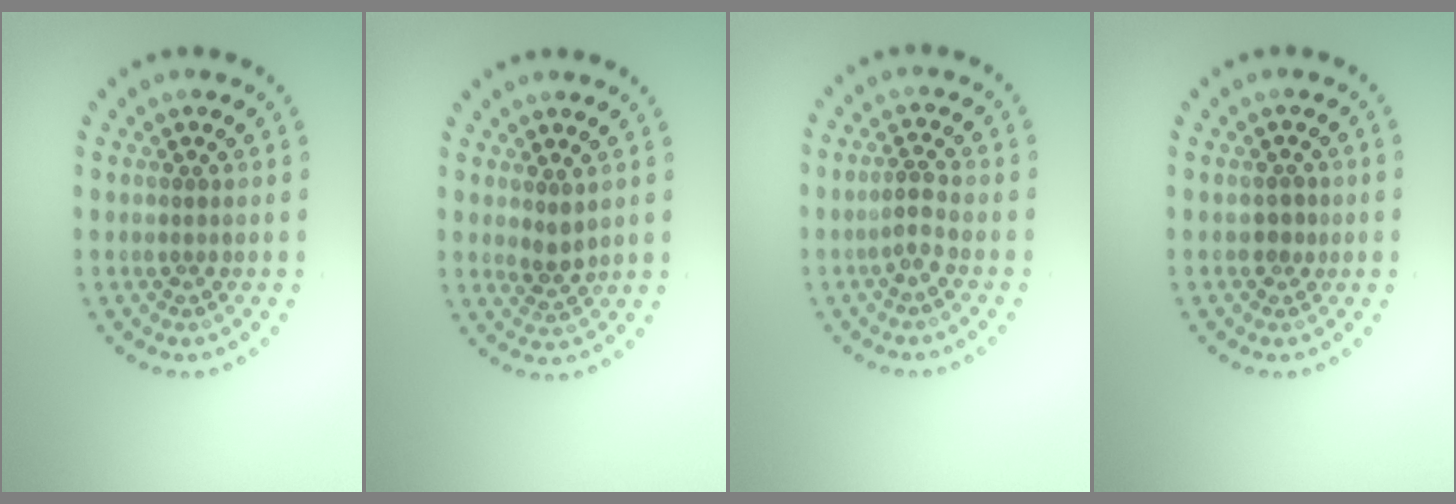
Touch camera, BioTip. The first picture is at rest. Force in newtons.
{"total": 1.5, "press": 1.3, "slide": 0.8}
{"total": 1.6, "press": 1.2, "slide": 1.0}
{"total": 1.1, "press": 1.0, "slide": 0.6}